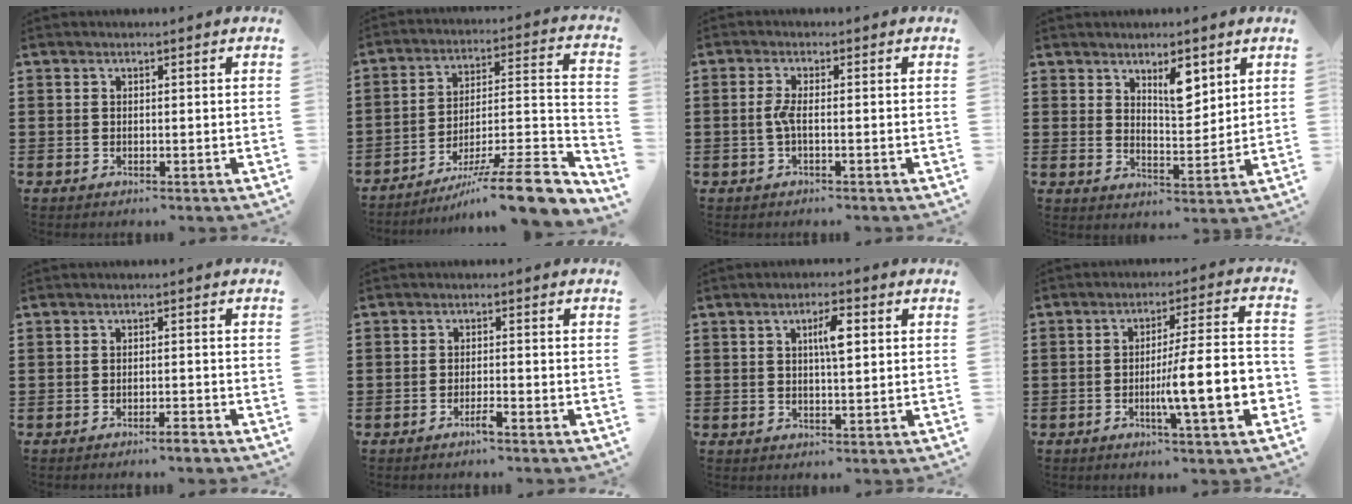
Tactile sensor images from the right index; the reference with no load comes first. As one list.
[{"total": 12.3, "force": [-8.8, 1.4, 8.5], "torque": [-0.109, 0.025, -0.159]}, {"total": 2.6, "force": [-0.6, 0.3, 2.5], "torque": [-0.063, -0.006, -0.016]}, {"total": 5.9, "force": [3.7, 2.5, 4.0], "torque": [-0.055, -0.011, 0.058]}, {"total": 1.9, "force": [-1.7, 0.0, 0.9], "torque": [-0.016, 0.001, -0.033]}, {"total": 1.9, "force": [-1.4, -0.1, 1.3], "torque": [-0.023, -0.004, -0.025]}, {"total": 4.0, "force": [0.9, 1.0, 3.7], "torque": [-0.067, 0.005, 0.011]}, {"total": 12.0, "force": [-3.2, 1.2, 11.5], "torque": [-0.189, -0.015, -0.063]}]